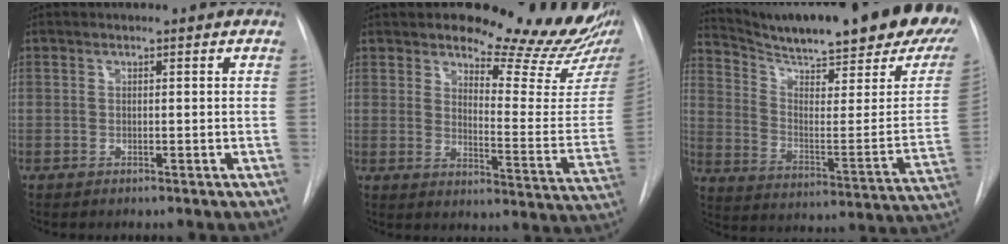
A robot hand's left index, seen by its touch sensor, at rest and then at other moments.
{"total": 18.0, "force": [16.1, 3.1, 7.3], "torque": [-0.094, -0.110, 0.189]}
{"total": 29.1, "force": [23.8, 3.3, 16.5], "torque": [-0.264, -0.096, 0.315]}